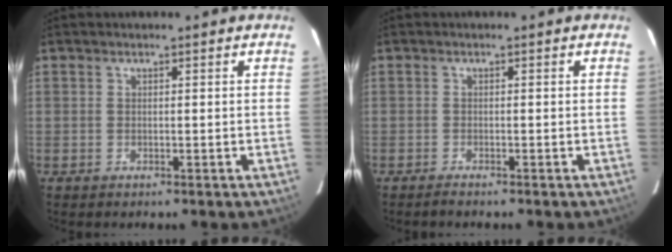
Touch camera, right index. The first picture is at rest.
{"total": 1.5, "force": [-1.3, 0.0, 0.7], "torque": [-0.013, -0.002, -0.018]}